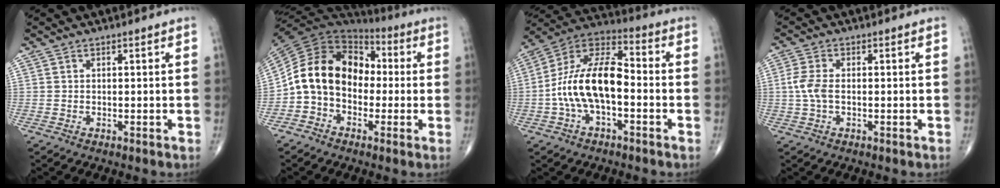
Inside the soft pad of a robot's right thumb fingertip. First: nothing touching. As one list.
[{"total": 15.1, "force": [-1.2, 11.3, 10.0], "torque": [-0.157, 0.049, -0.033]}, {"total": 15.4, "force": [-2.5, 7.5, 13.2], "torque": [-0.250, 0.047, -0.053]}, {"total": 4.0, "force": [-0.2, 2.1, 3.4], "torque": [-0.088, 0.008, -0.008]}]